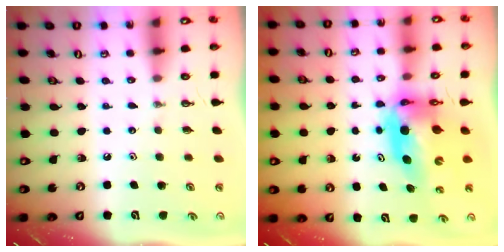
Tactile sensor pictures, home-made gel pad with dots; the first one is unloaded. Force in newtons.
{"total": 8.8, "press": 8.8, "slide": 0.7}